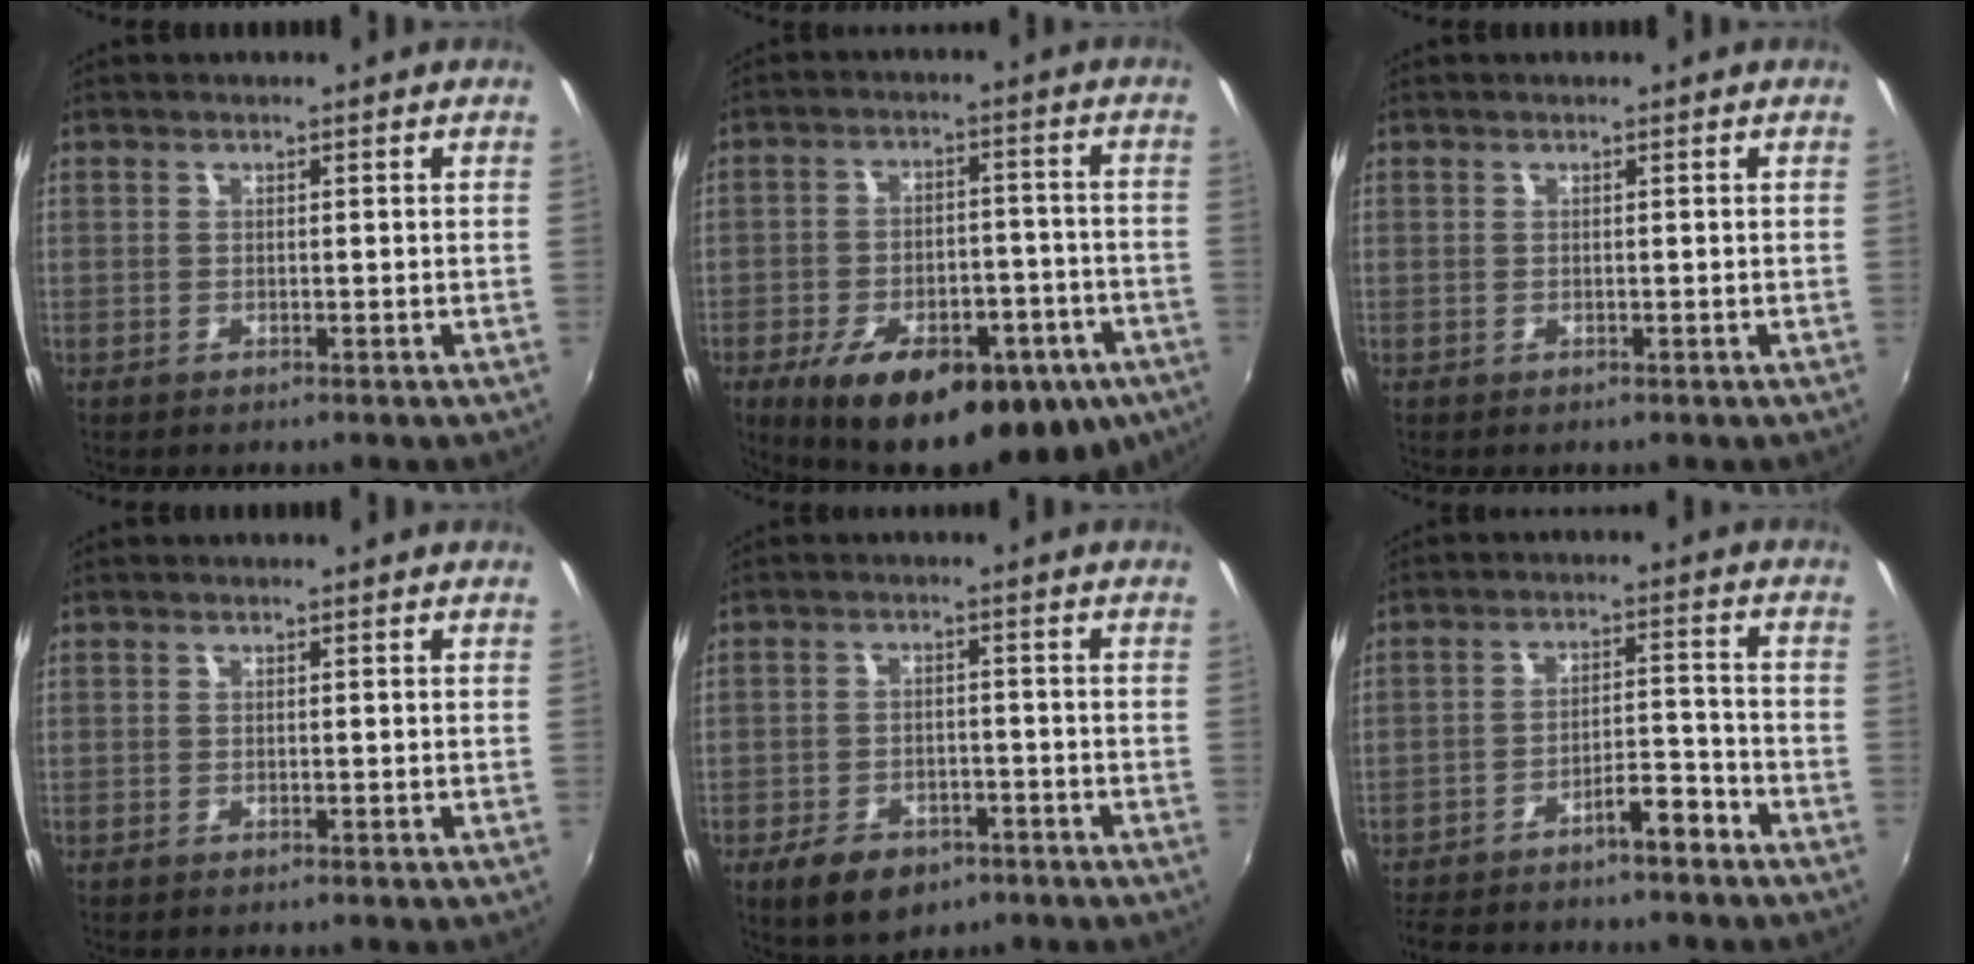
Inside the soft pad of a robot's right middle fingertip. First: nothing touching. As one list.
[{"total": 24.1, "force": [-13.8, 10.6, 16.7], "torque": [-0.279, -0.028, -0.178]}, {"total": 0.0}, {"total": 0.0}, {"total": 8.9, "force": [-5.5, 5.1, 4.7], "torque": [-0.111, -0.008, -0.080]}, {"total": 9.5, "force": [-8.1, 1.9, 4.5], "torque": [-0.086, 0.027, -0.130]}]